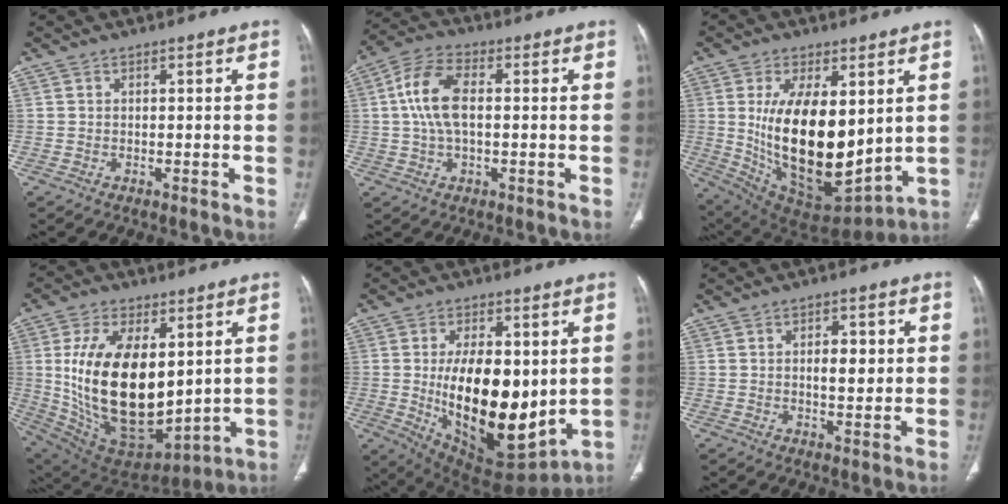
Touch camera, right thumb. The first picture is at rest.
{"total": 9.6, "force": [0.6, 4.9, 8.2], "torque": [-0.172, 0.020, 0.010]}
{"total": 22.7, "force": [2.2, 10.9, 19.8], "torque": [-0.325, -0.043, 0.063]}
{"total": 25.0, "force": [2.6, 13.3, 21.0], "torque": [-0.368, -0.038, 0.070]}
{"total": 22.8, "force": [-0.3, 11.2, 19.9], "torque": [-0.301, -0.038, 0.023]}
{"total": 5.0, "force": [0.7, 2.5, 4.2], "torque": [-0.049, -0.002, 0.012]}